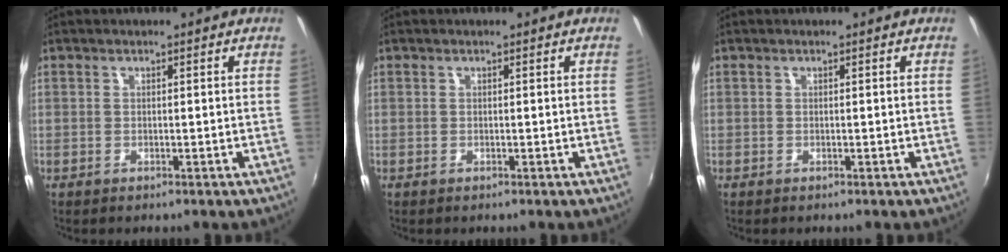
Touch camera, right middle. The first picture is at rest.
{"total": 0.0}
{"total": 0.0}